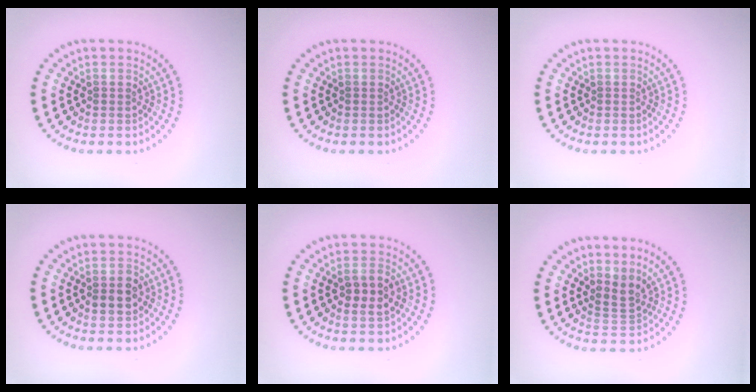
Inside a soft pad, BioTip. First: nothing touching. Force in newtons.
{"total": 0.0}
{"total": 0.0}
{"total": 2.8, "press": 2.8, "slide": 0.2}
{"total": 2.6, "press": 2.6, "slide": 0.2}
{"total": 2.3, "press": 1.5, "slide": 1.8}